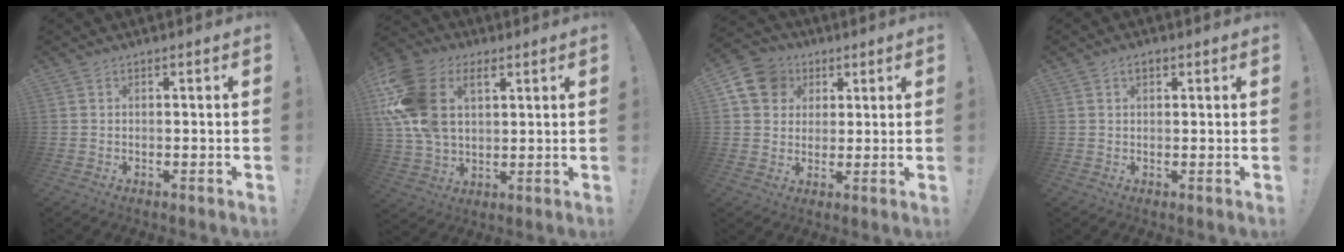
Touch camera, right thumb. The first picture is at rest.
{"total": 18.6, "force": [6.7, 12.5, 12.0], "torque": [-0.233, -0.025, 0.123]}
{"total": 12.1, "force": [4.3, 10.3, 4.6], "torque": [-0.068, -0.011, 0.090]}
{"total": 2.0, "force": [0.9, 1.1, 1.3], "torque": [-0.022, 0.001, 0.016]}